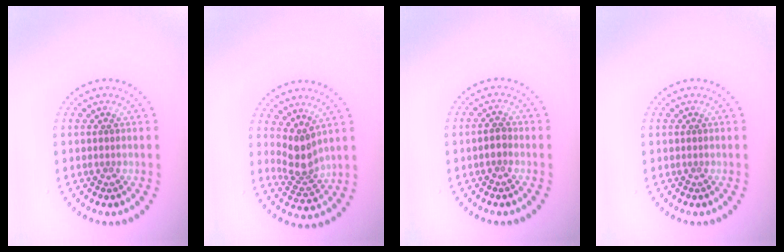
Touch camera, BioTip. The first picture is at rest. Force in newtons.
{"total": 2.8, "press": 2.1, "slide": 1.9}
{"total": 1.3, "press": 1.3, "slide": 0.4}
{"total": 0.0}